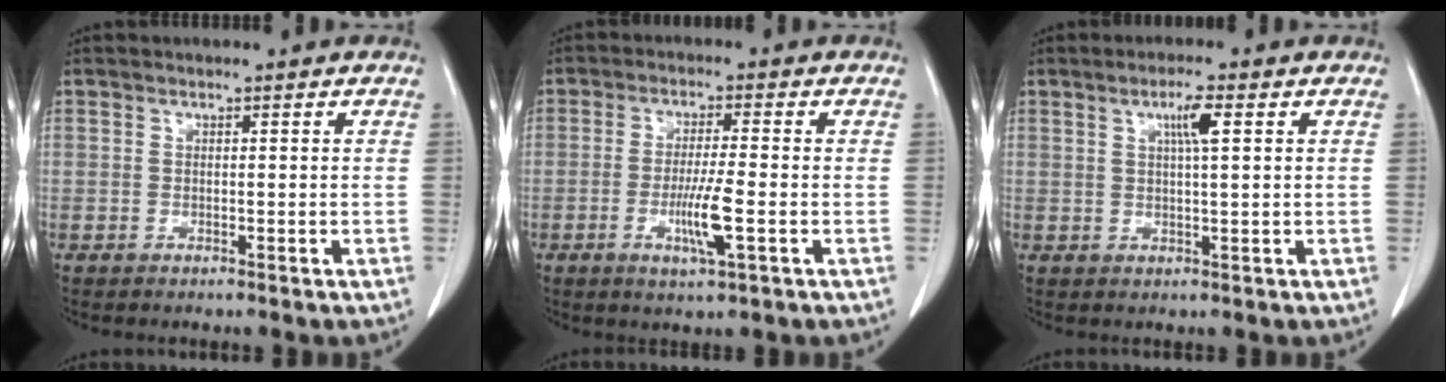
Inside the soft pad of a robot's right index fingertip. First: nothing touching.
{"total": 6.1, "force": [-1.8, 0.0, 5.9], "torque": [-0.110, -0.011, -0.030]}
{"total": 3.6, "force": [1.3, 0.1, 3.4], "torque": [-0.060, 0.001, 0.022]}